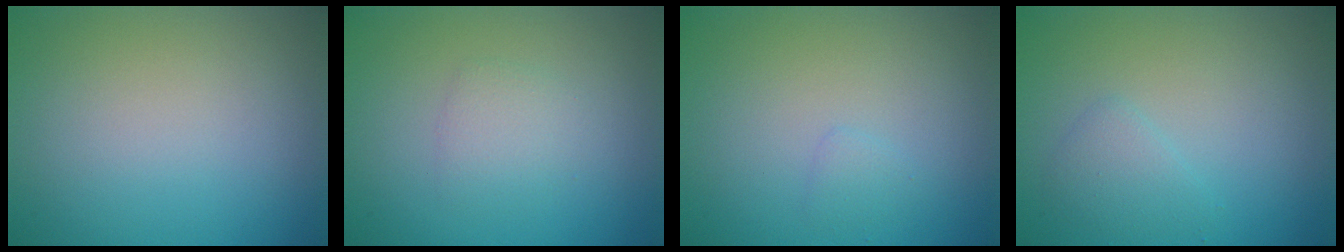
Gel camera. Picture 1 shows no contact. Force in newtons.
{"total": 1.7, "press": 1.7, "slide": 0.0}
{"total": 0.8, "press": 0.8, "slide": 0.1}
{"total": 1.6, "press": 1.6, "slide": 0.0}